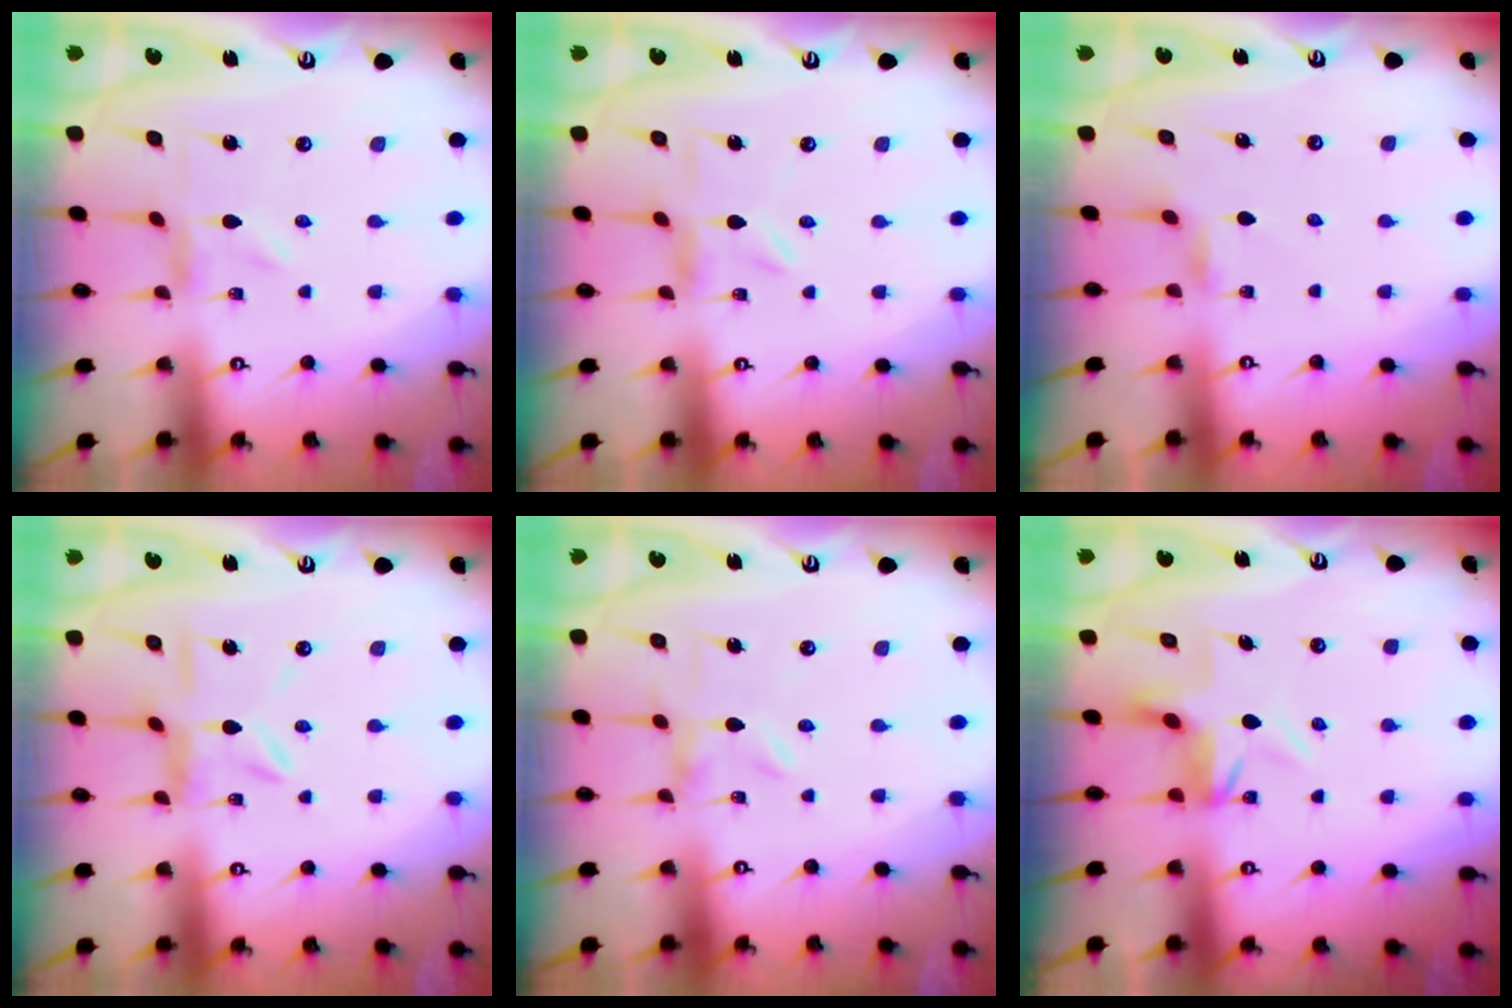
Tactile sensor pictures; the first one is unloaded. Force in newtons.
{"total": 2.6, "press": 2.5, "slide": 0.4}
{"total": 2.3, "press": 2.3, "slide": 0.4}
{"total": 6.0, "press": 6.0, "slide": 0.6}
{"total": 0.0}
{"total": 4.6, "press": 4.6, "slide": 0.1}